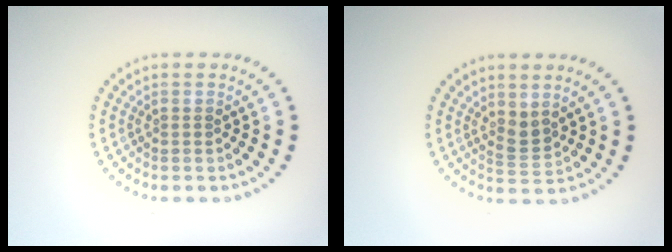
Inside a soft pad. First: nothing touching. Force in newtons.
{"total": 1.7, "press": 1.3, "slide": 1.1}